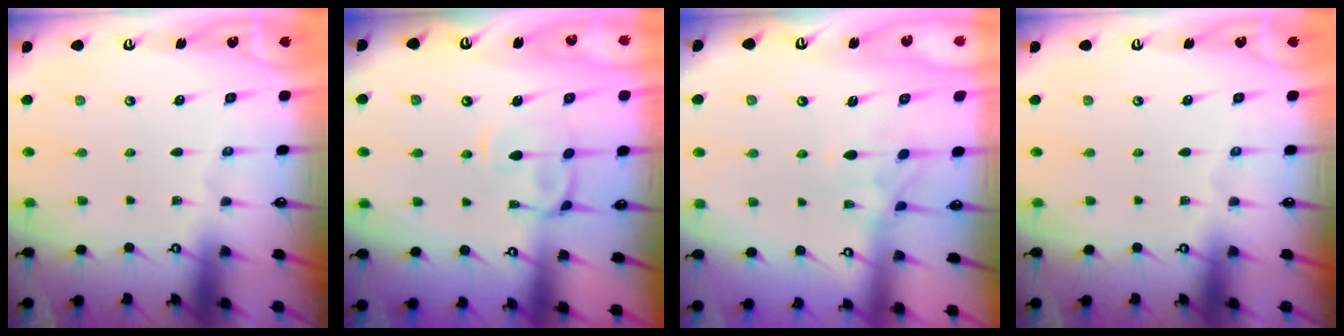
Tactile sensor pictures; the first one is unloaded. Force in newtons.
{"total": 1.4, "press": 1.2, "slide": 0.7}
{"total": 0.9, "press": 0.1, "slide": 0.9}
{"total": 0.0}